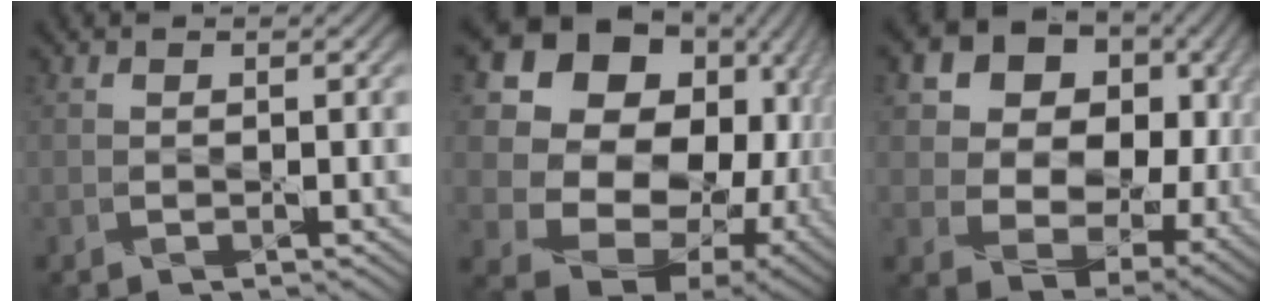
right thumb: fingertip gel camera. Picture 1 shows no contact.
{"total": 18.8, "force": [2.2, 14.8, 11.4], "torque": [-0.221, -0.047, 0.086]}
{"total": 17.2, "force": [5.2, 12.4, 10.7], "torque": [-0.203, 0.000, 0.119]}